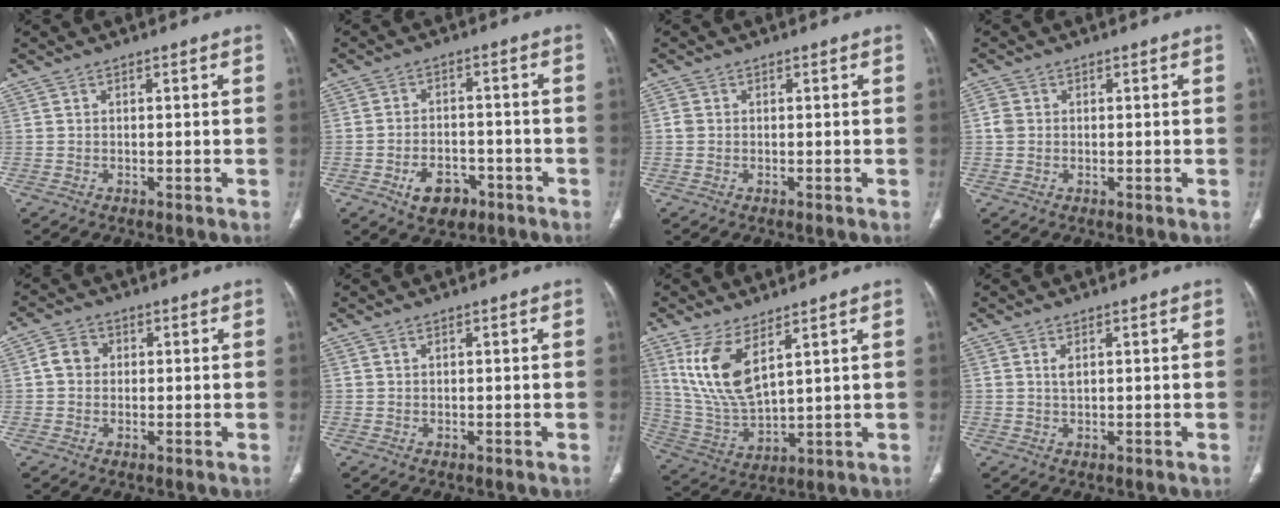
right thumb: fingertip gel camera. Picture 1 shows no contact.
{"total": 7.4, "force": [-3.8, 4.8, 4.2], "torque": [-0.053, 0.027, -0.055]}
{"total": 1.2, "force": [0.0, 1.1, 0.5], "torque": [-0.006, 0.002, 0.001]}
{"total": 2.0, "force": [0.1, 1.8, 0.9], "torque": [-0.016, 0.003, 0.001]}
{"total": 3.8, "force": [0.4, 3.3, 1.8], "torque": [-0.023, 0.010, 0.001]}
{"total": 0.0}
{"total": 11.6, "force": [5.7, 4.5, 9.1], "torque": [-0.185, -0.033, 0.131]}
{"total": 1.3, "force": [0.5, 0.6, 1.1], "torque": [-0.021, 0.000, 0.013]}